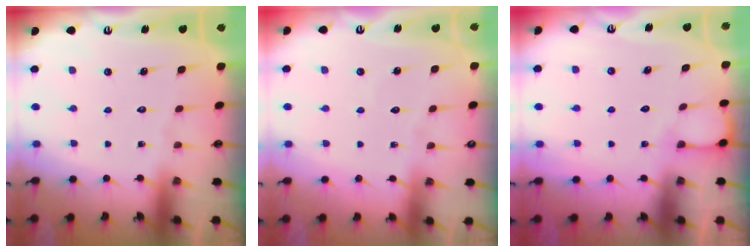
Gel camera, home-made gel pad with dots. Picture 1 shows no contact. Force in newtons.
{"total": 2.3, "press": 2.2, "slide": 0.3}
{"total": 4.2, "press": 4.1, "slide": 0.3}